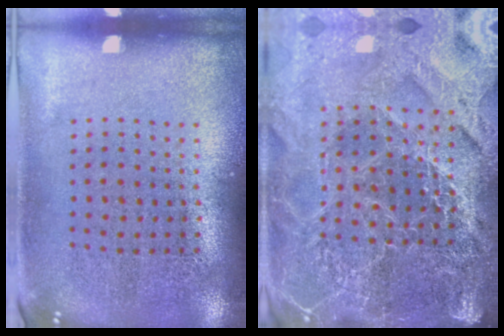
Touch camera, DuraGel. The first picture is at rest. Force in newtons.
{"total": 5.1, "press": 4.6, "slide": 2.3}